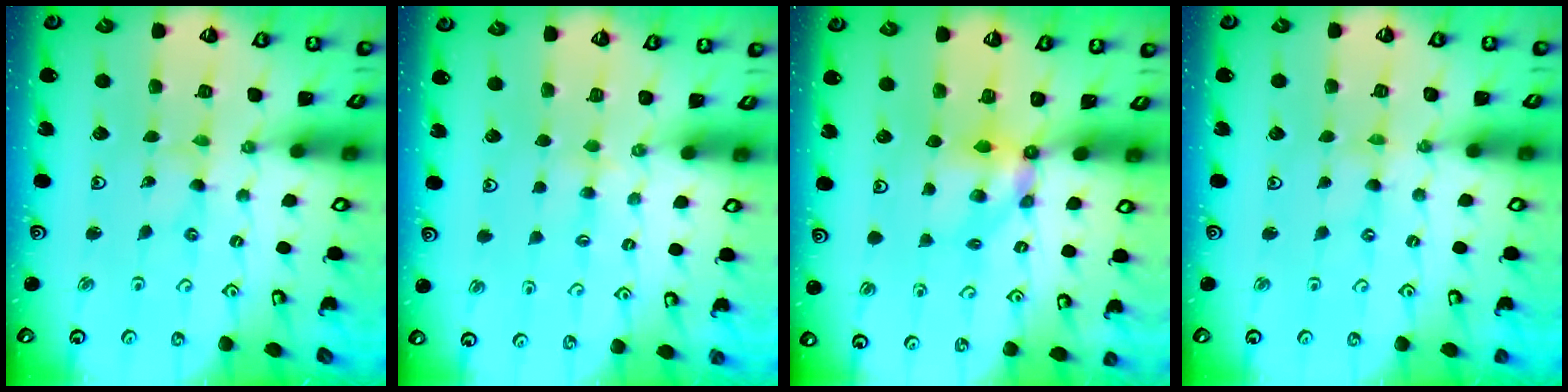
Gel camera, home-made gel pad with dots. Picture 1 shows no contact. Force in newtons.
{"total": 2.3, "press": 2.3, "slide": 0.4}
{"total": 5.4, "press": 5.4, "slide": 0.6}
{"total": 0.0}